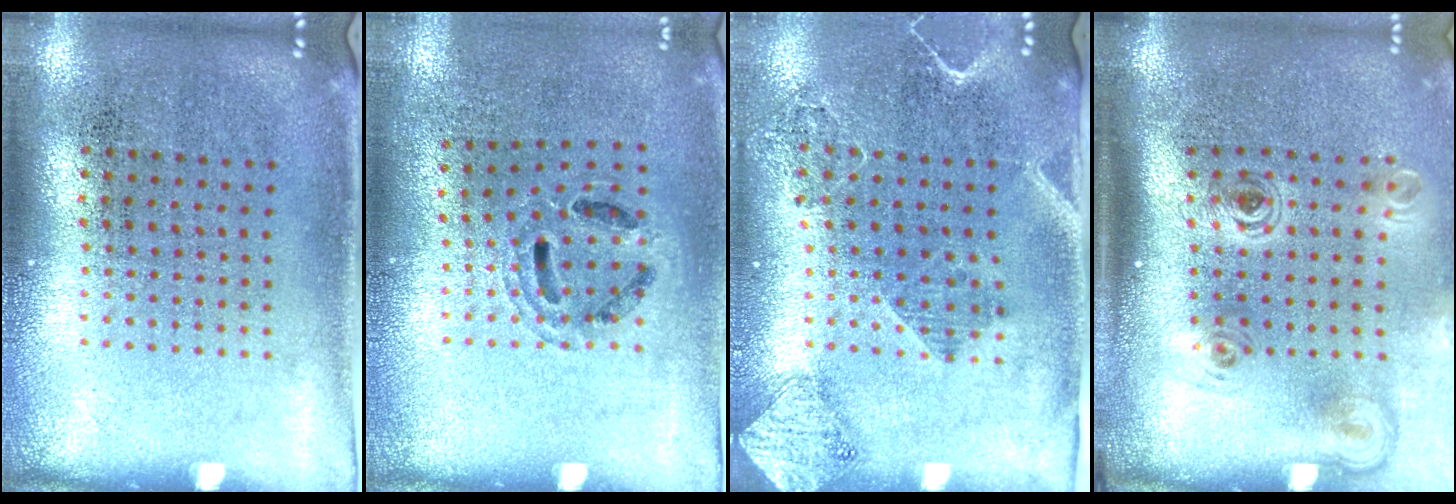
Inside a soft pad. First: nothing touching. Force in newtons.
{"total": 0.9, "press": 0.9, "slide": 0.2}
{"total": 1.8, "press": 1.7, "slide": 0.8}
{"total": 2.2, "press": 1.5, "slide": 1.7}